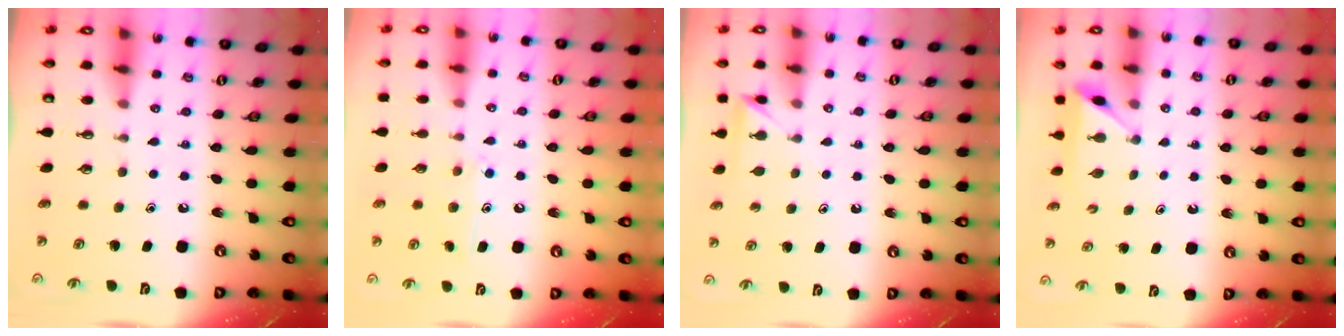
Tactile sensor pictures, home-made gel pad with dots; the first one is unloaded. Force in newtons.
{"total": 9.6, "press": 9.6, "slide": 0.8}
{"total": 2.9, "press": 2.9, "slide": 0.3}
{"total": 3.2, "press": 3.2, "slide": 0.4}